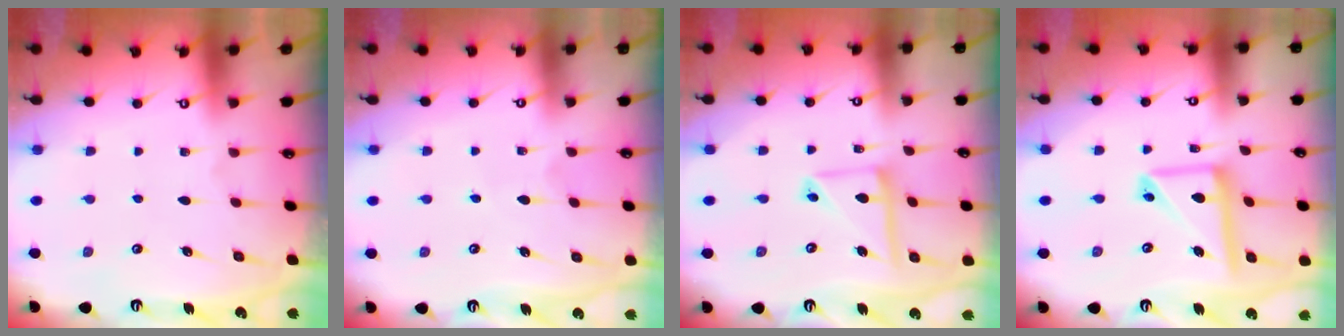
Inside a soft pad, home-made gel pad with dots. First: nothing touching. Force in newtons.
{"total": 3.7, "press": 3.7, "slide": 0.4}
{"total": 10.8, "press": 10.8, "slide": 1.1}
{"total": 12.8, "press": 12.7, "slide": 1.3}